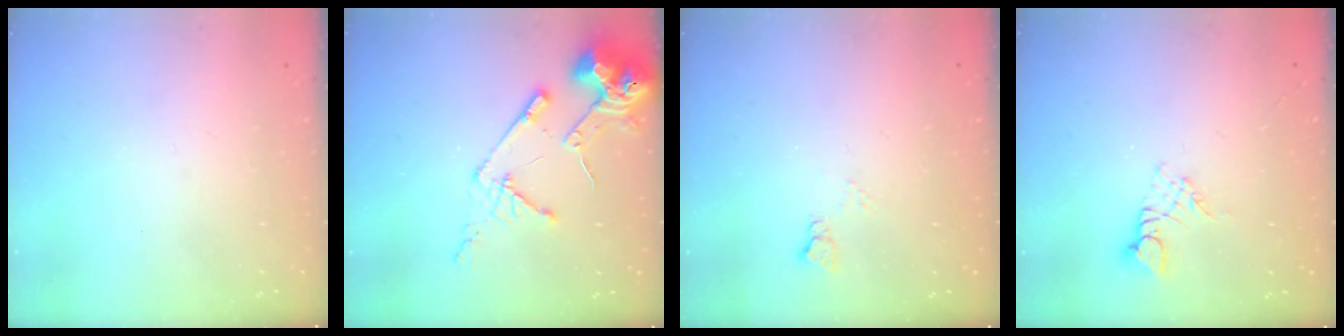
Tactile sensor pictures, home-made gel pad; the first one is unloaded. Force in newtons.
{"total": 13.9, "press": 13.7, "slide": 1.8}
{"total": 4.4, "press": 4.3, "slide": 0.6}
{"total": 3.1, "press": 3.0, "slide": 0.3}